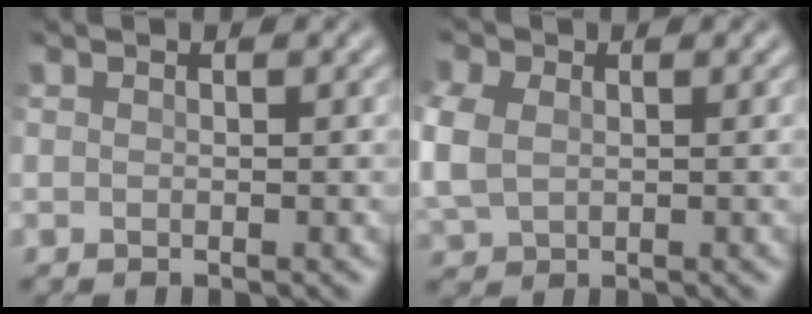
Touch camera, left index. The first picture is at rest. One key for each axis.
{"total": 4.4, "fx": 0.2, "fy": 3.4, "fz": 2.9, "tx": -0.099, "ty": 0.002, "tz": 0.008}